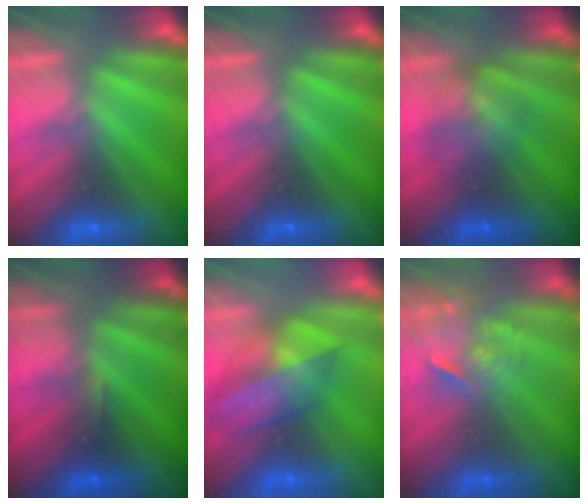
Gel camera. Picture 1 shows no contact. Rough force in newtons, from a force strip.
{"total": 0.0}
{"total": 2.1}
{"total": 3.6}
{"total": 4.0}
{"total": 3.7}